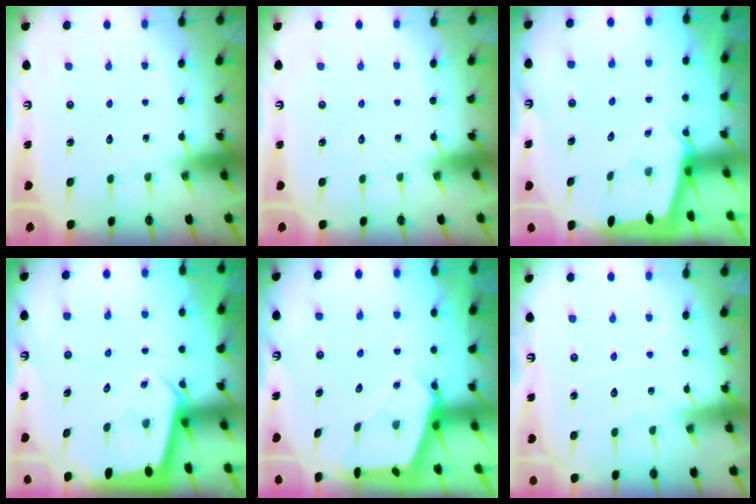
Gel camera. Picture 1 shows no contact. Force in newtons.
{"total": 0.0}
{"total": 1.8, "press": 1.8, "slide": 0.1}
{"total": 2.3, "press": 2.3, "slide": 0.1}
{"total": 2.6, "press": 2.5, "slide": 0.3}
{"total": 2.7, "press": 2.7, "slide": 0.2}